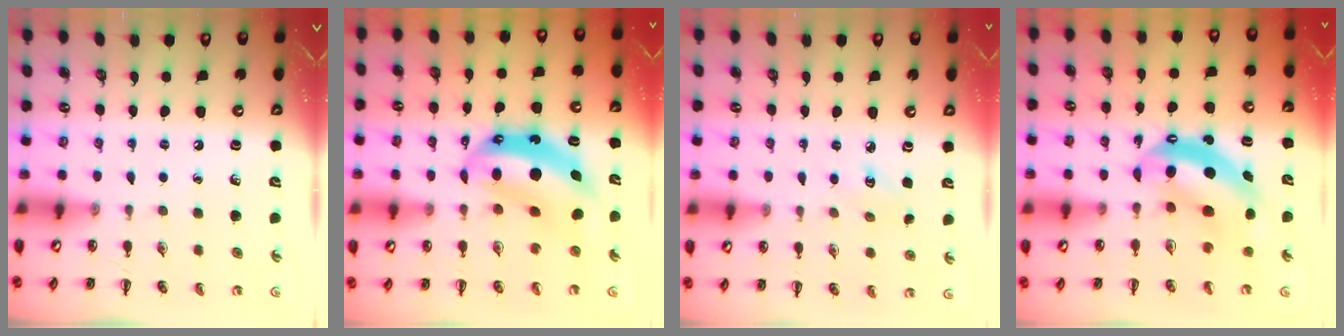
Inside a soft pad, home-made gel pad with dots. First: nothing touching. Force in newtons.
{"total": 9.8, "press": 9.5, "slide": 2.4}
{"total": 2.3, "press": 2.2, "slide": 0.6}
{"total": 6.6, "press": 6.5, "slide": 1.5}